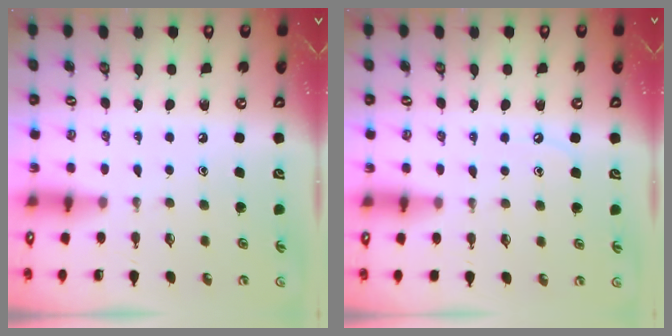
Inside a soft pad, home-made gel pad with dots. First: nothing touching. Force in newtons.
{"total": 3.7, "press": 3.7, "slide": 0.5}